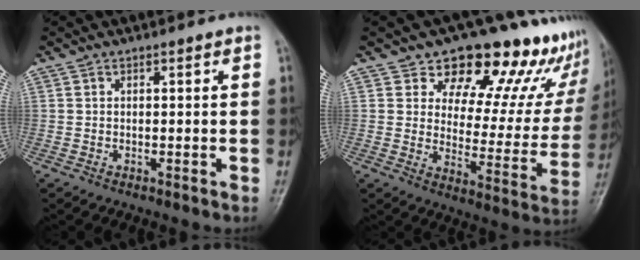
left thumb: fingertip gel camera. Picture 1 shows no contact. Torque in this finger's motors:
{"motor_torque": [0.52, 0.25, 0.11, -0.08, 0.14]}